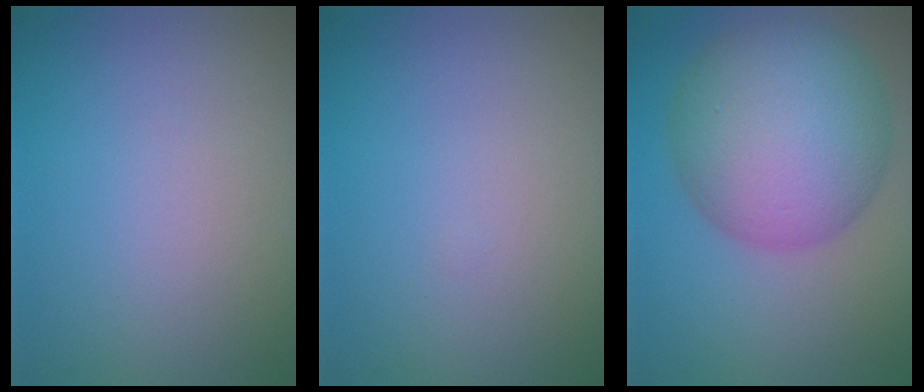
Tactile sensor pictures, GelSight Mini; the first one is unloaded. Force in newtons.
{"total": 0.0}
{"total": 11.6, "press": 11.6, "slide": 0.3}